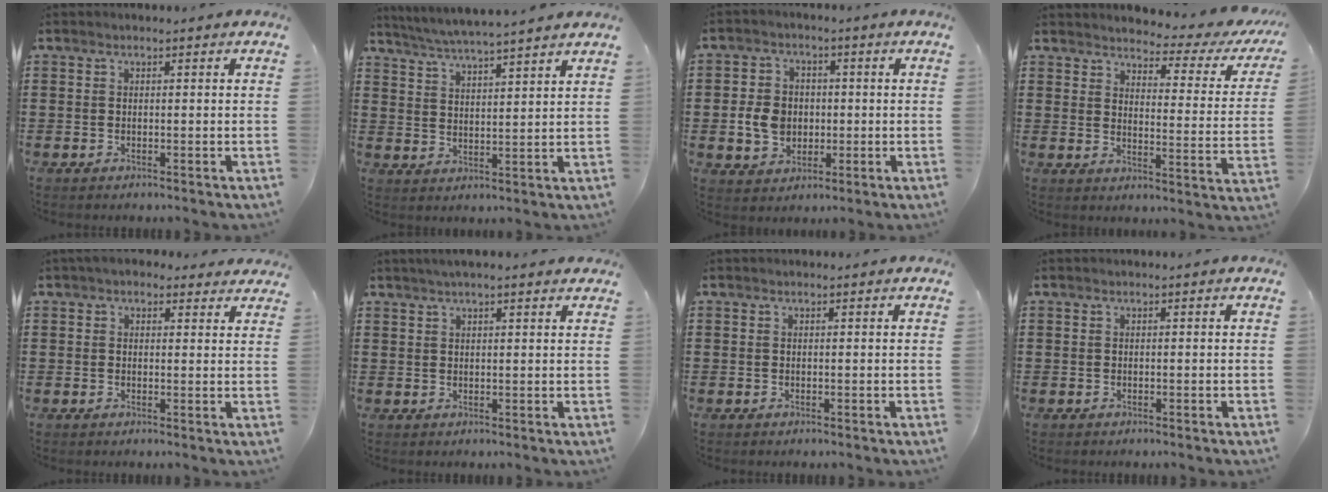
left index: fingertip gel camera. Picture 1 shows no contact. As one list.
[{"total": 4.3, "force": [4.1, -0.8, 1.0], "torque": [-0.036, -0.025, 0.070]}, {"total": 6.1, "force": [-0.6, 5.0, 3.4], "torque": [-0.079, 0.005, -0.015]}, {"total": 3.3, "force": [3.0, 0.3, 1.3], "torque": [-0.039, -0.028, 0.042]}, {"total": 2.7, "force": [2.1, 1.5, 0.9], "torque": [-0.025, 0.003, 0.039]}, {"total": 2.5, "force": [2.1, 0.1, 1.4], "torque": [-0.030, 0.004, 0.038]}, {"total": 0.0}, {"total": 0.0}]